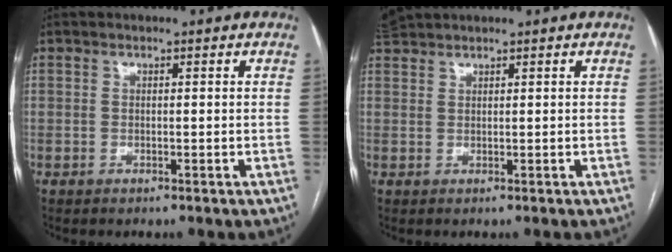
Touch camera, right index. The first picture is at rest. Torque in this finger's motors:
{"motor_torque": [-0.26, 0.34, -0.04, 0.01]}